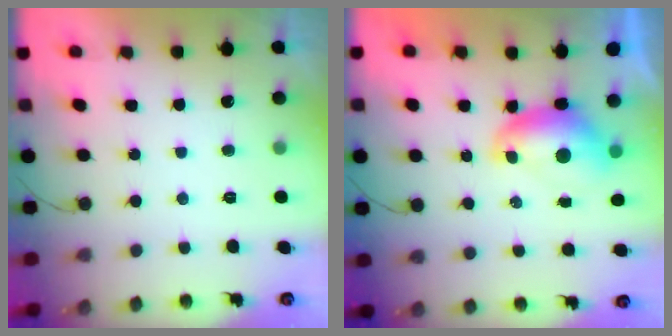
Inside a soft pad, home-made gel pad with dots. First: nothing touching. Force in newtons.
{"total": 8.2, "press": 8.1, "slide": 1.0}